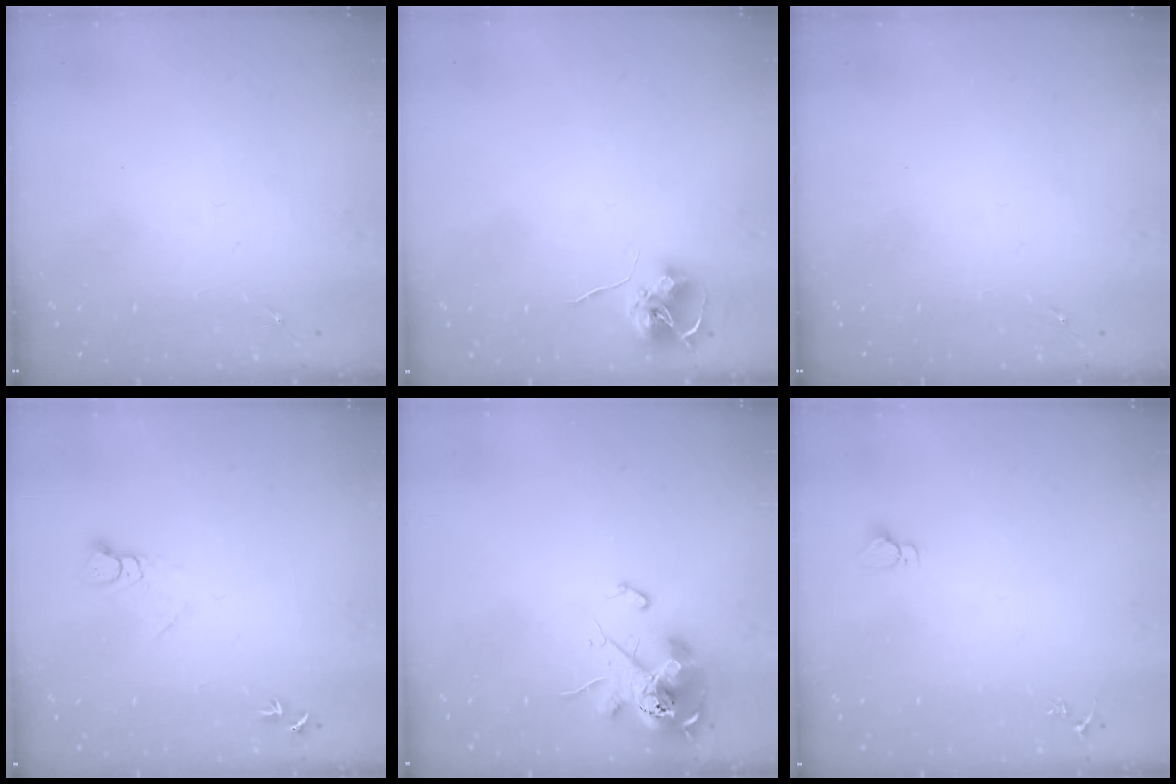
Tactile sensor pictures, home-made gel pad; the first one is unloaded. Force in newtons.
{"total": 7.9, "press": 7.9, "slide": 0.4}
{"total": 0.0}
{"total": 4.1, "press": 4.1, "slide": 0.3}
{"total": 14.0, "press": 13.9, "slide": 1.5}
{"total": 2.9, "press": 2.9, "slide": 0.1}